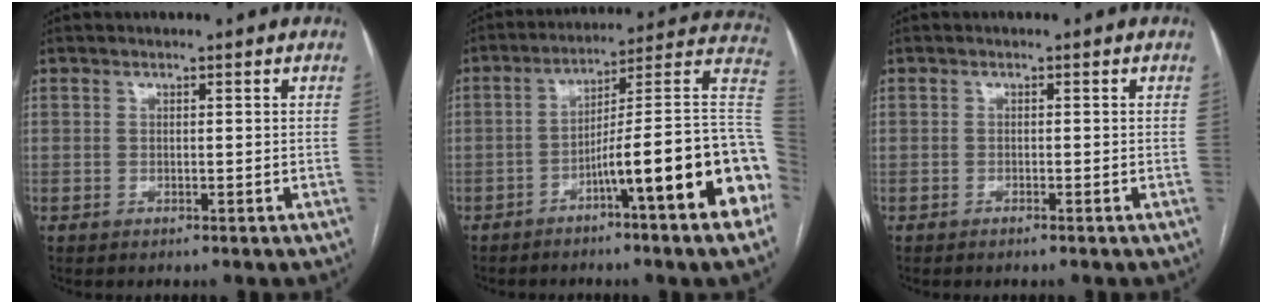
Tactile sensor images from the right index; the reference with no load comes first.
{"total": 19.3, "force": [-6.8, -0.5, 18.1], "torque": [-0.180, 0.024, -0.104]}
{"total": 0.7, "force": [-0.6, -0.1, 0.4], "torque": [-0.010, 0.000, -0.010]}